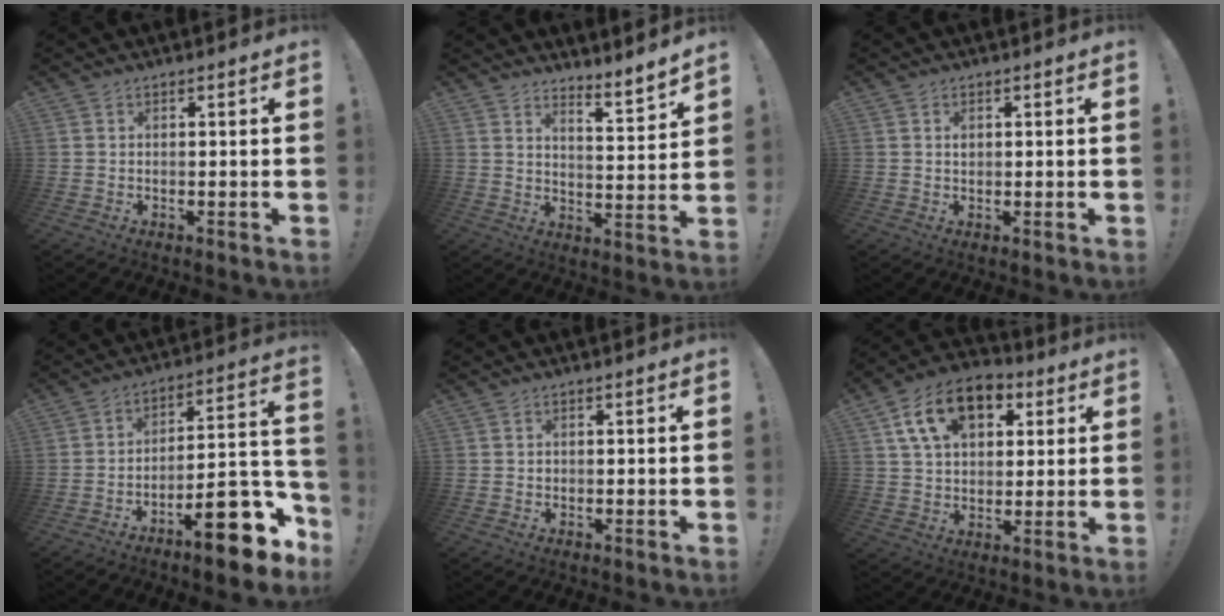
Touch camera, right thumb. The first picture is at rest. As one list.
[{"total": 6.2, "force": [5.3, 0.2, 3.1], "torque": [-0.030, -0.065, 0.086]}, {"total": 1.0, "force": [0.4, 0.8, 0.4], "torque": [-0.001, -0.001, 0.006]}, {"total": 19.0, "force": [-11.4, 6.0, 14.0], "torque": [-0.151, 0.076, -0.176]}, {"total": 0.8, "force": [0.2, 0.8, 0.1], "torque": [-0.002, 0.004, 0.003]}, {"total": 16.5, "force": [7.5, 10.8, 10.0], "torque": [-0.163, -0.022, 0.140]}]